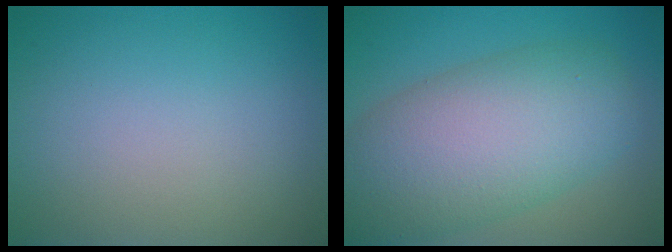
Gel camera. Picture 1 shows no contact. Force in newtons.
{"total": 10.0, "press": 10.0, "slide": 0.8}